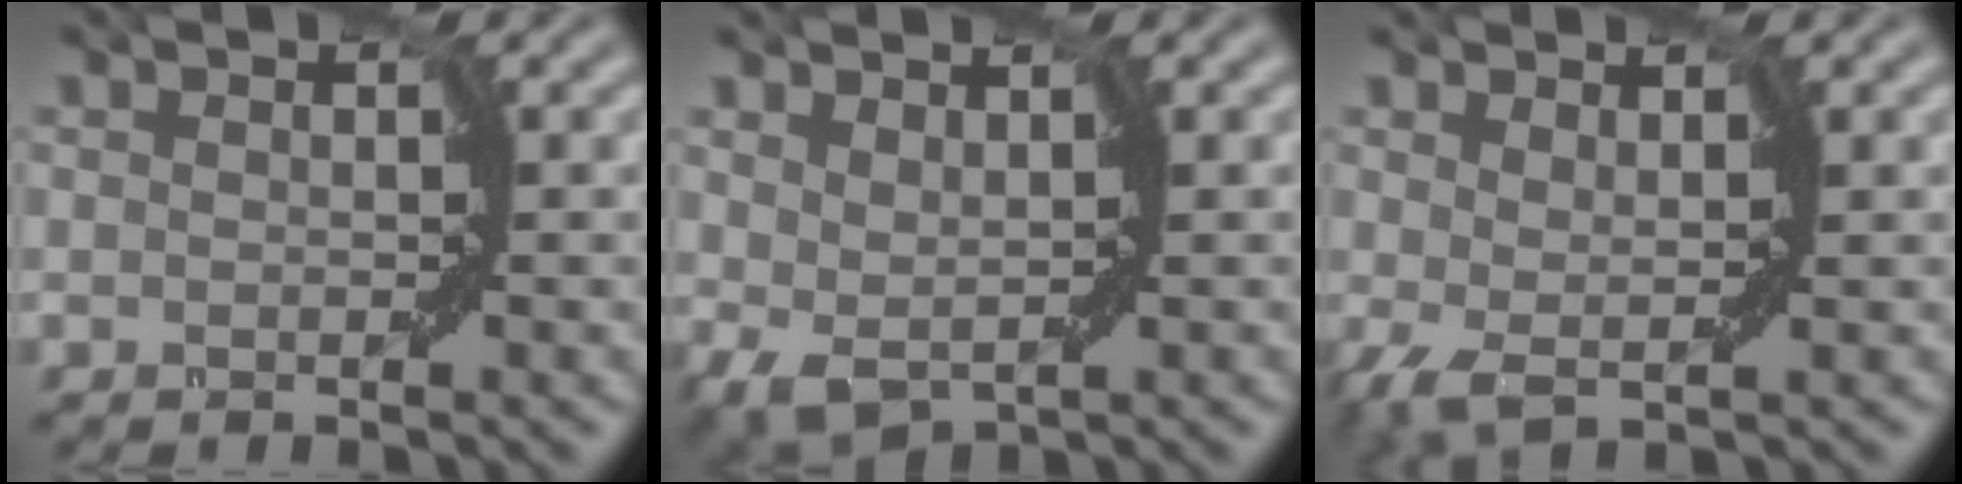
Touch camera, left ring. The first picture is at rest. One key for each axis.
{"total": 3.2, "fx": 0.0, "fy": 2.3, "fz": 2.3, "tx": -0.057, "ty": -0.011, "tz": 0.002}
{"total": 2.6, "fx": -0.1, "fy": 1.4, "fz": 2.2, "tx": -0.056, "ty": -0.011, "tz": -0.002}